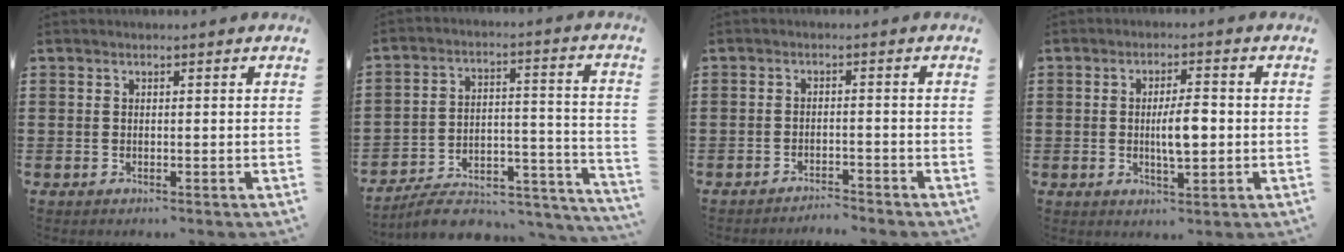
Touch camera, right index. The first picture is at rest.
{"total": 7.5, "force": [-6.7, 1.8, 2.9], "torque": [-0.041, 0.012, -0.126]}
{"total": 2.4, "force": [-2.4, -0.1, 0.0], "torque": [-0.007, 0.000, -0.052]}
{"total": 5.3, "force": [-0.2, 1.5, 5.1], "torque": [-0.090, -0.004, -0.010]}